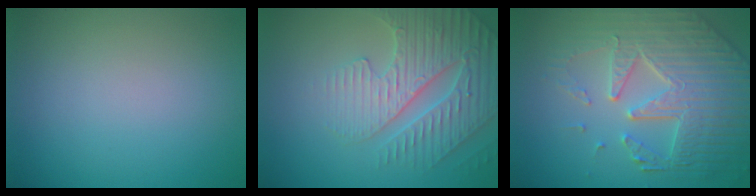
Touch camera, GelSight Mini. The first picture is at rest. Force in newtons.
{"total": 4.7, "press": 4.6, "slide": 1.1}
{"total": 7.4, "press": 5.8, "slide": 4.6}